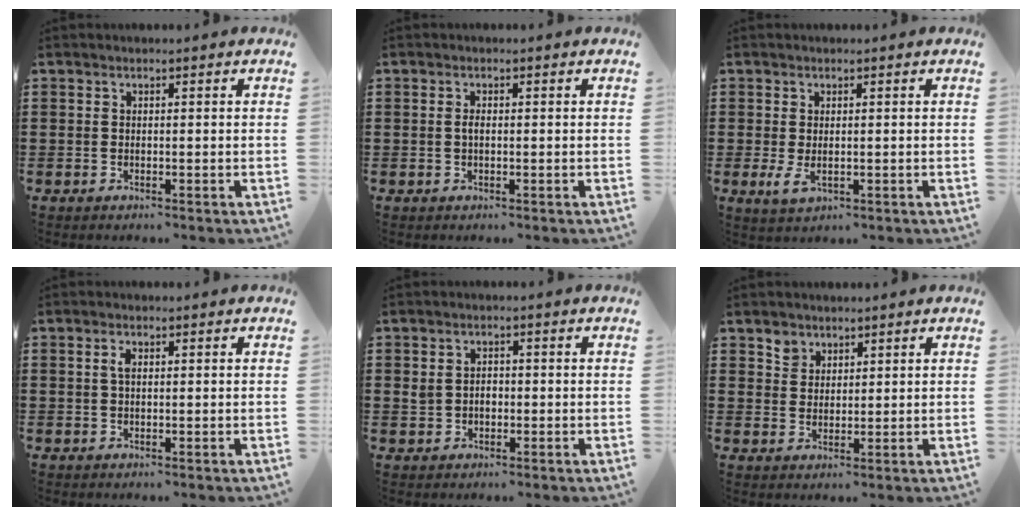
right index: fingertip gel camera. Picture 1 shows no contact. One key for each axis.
{"total": 1.2, "fx": -0.1, "fy": 0.5, "fz": 1.1, "tx": -0.022, "ty": 0.000, "tz": -0.002}
{"total": 2.3, "fx": -0.1, "fy": 1.1, "fz": 2.0, "tx": -0.046, "ty": 0.000, "tz": -0.003}
{"total": 1.7, "fx": 0.4, "fy": 0.8, "fz": 1.5, "tx": -0.031, "ty": 0.006, "tz": 0.006}
{"total": 2.3, "fx": -0.1, "fy": 1.8, "fz": 1.4, "tx": -0.031, "ty": 0.008, "tz": -0.004}
{"total": 3.1, "fx": 2.2, "fy": 2.2, "fz": 0.1, "tx": -0.004, "ty": 0.004, "tz": 0.041}